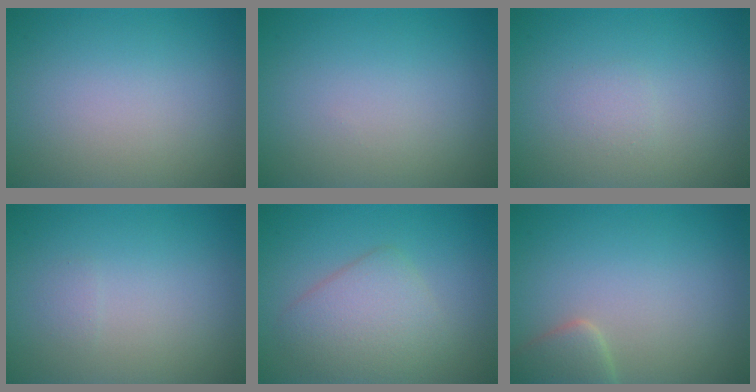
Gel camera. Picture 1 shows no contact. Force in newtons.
{"total": 0.0}
{"total": 0.7, "press": 0.7, "slide": 0.0}
{"total": 0.5, "press": 0.5, "slide": 0.1}
{"total": 3.8, "press": 3.8, "slide": 0.2}
{"total": 2.5, "press": 2.5, "slide": 0.2}